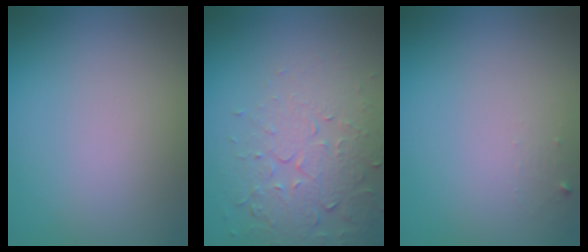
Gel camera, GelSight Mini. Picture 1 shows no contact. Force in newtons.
{"total": 5.3, "press": 3.9, "slide": 3.6}
{"total": 0.6, "press": 0.6, "slide": 0.1}